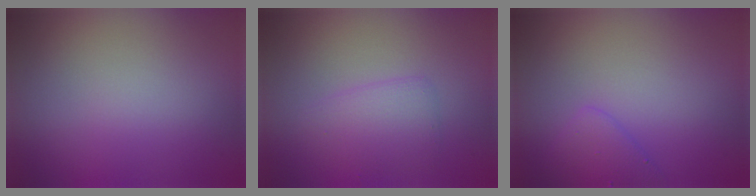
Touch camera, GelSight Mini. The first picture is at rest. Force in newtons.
{"total": 2.2, "press": 2.2, "slide": 0.0}
{"total": 2.0, "press": 2.0, "slide": 0.0}